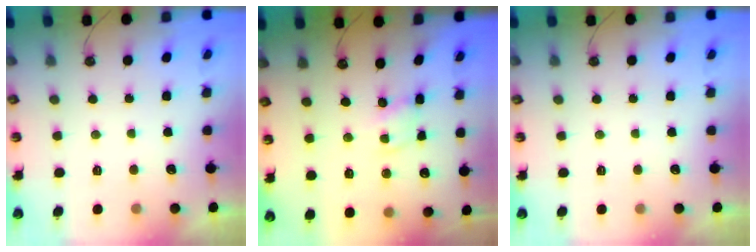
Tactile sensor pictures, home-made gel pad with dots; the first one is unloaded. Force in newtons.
{"total": 2.7, "press": 2.7, "slide": 0.2}
{"total": 0.0}